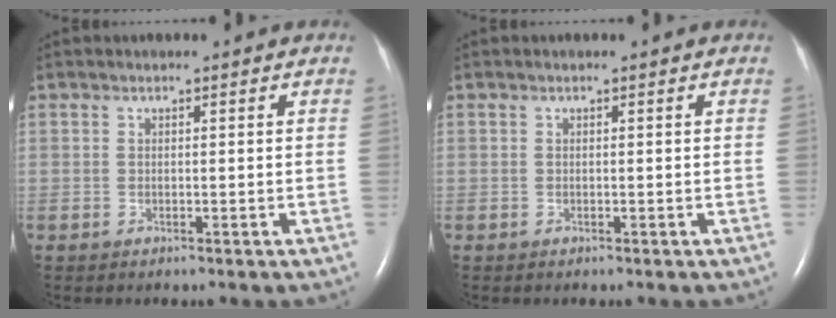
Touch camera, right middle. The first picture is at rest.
{"total": 0.0}